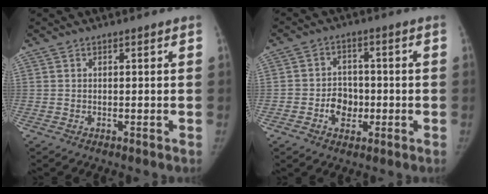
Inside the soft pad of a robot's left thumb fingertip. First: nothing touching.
{"total": 6.1, "force": [-1.6, 4.9, 3.2], "torque": [-0.023, 0.016, -0.028]}